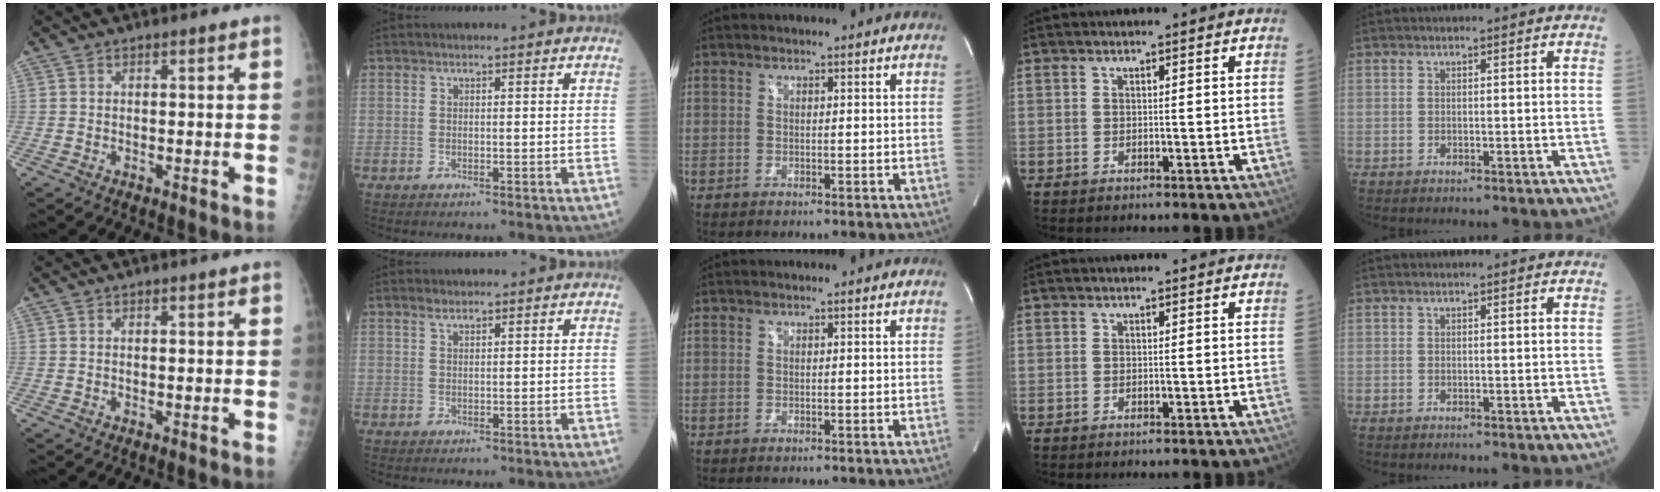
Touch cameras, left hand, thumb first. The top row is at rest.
{"index": {"total": 1.0, "force": [0.8, 0.2, 0.5], "torque": [-0.013, 0.006, 0.018]}}